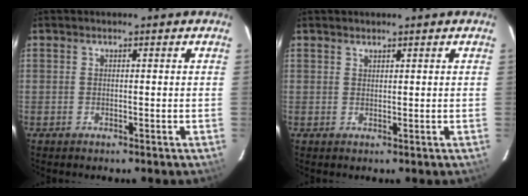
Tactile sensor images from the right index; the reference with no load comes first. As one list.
[{"total": 0.8, "force": [0.7, 0.2, 0.1], "torque": [-0.003, 0.001, 0.014]}]